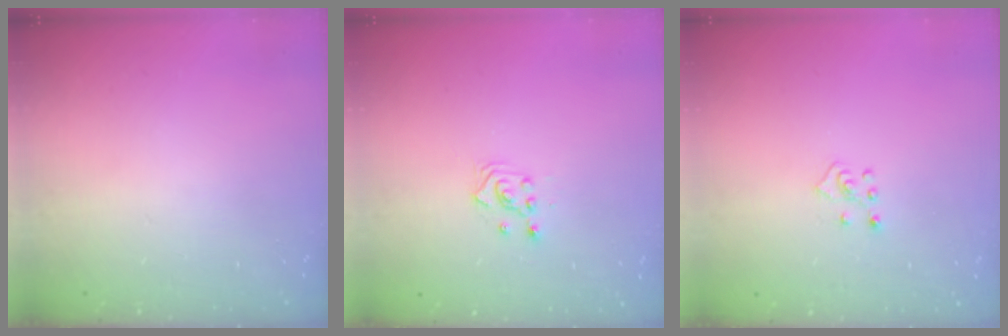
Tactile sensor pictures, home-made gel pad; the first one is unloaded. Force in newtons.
{"total": 2.3, "press": 2.3, "slide": 0.3}
{"total": 2.3, "press": 2.3, "slide": 0.5}